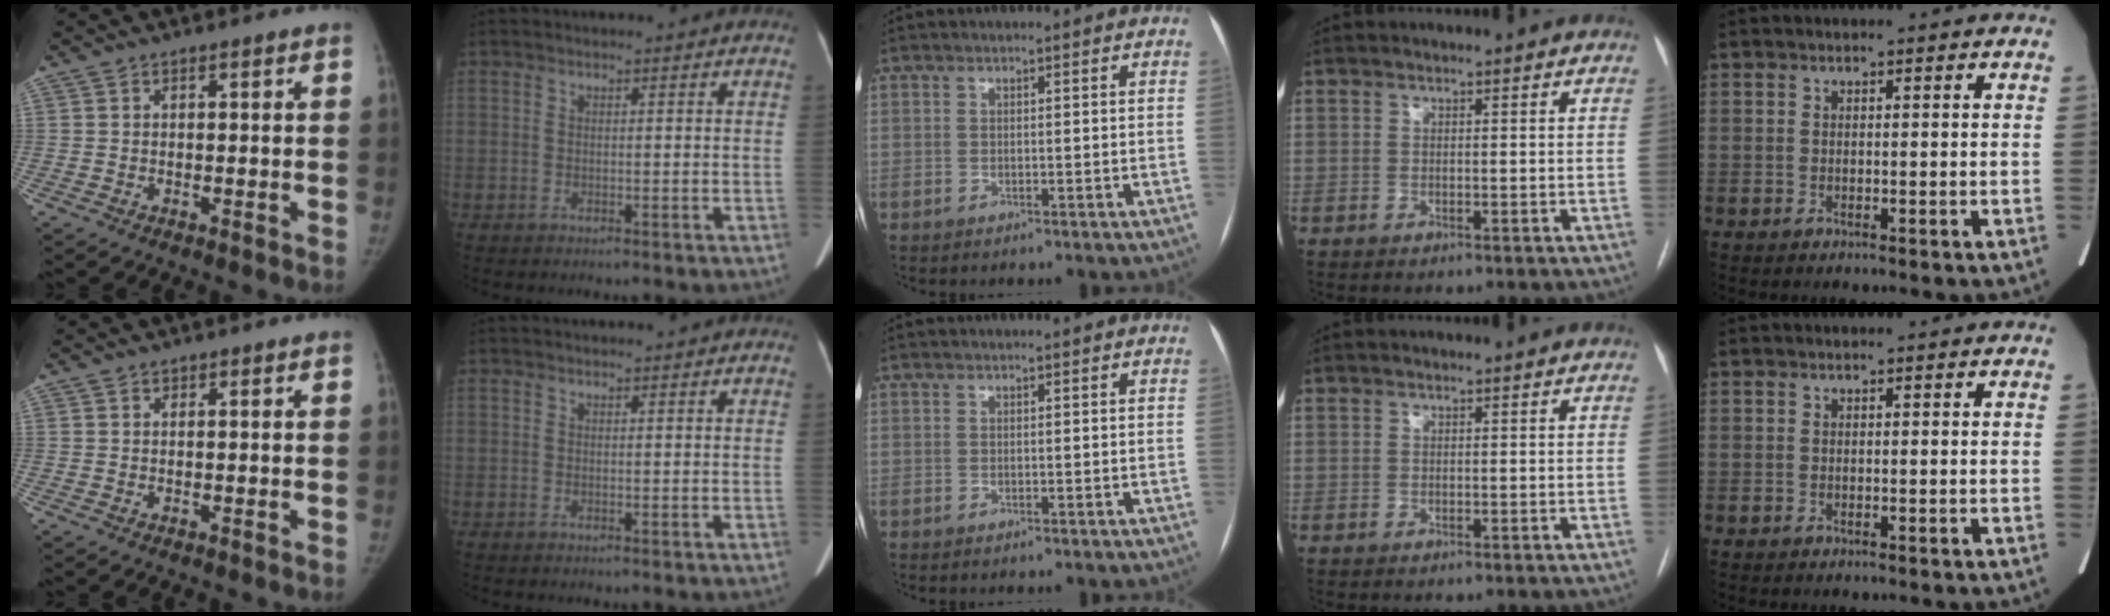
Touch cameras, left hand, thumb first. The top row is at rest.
{"index": {"total": 0.9, "force": [0.8, 0.1, 0.4], "torque": [-0.008, 0.002, 0.010]}}